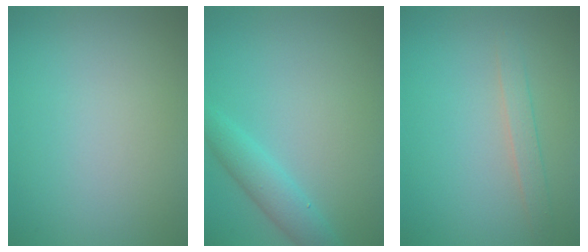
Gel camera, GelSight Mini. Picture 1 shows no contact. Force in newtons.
{"total": 2.9, "press": 2.9, "slide": 0.2}
{"total": 1.6, "press": 1.6, "slide": 0.1}